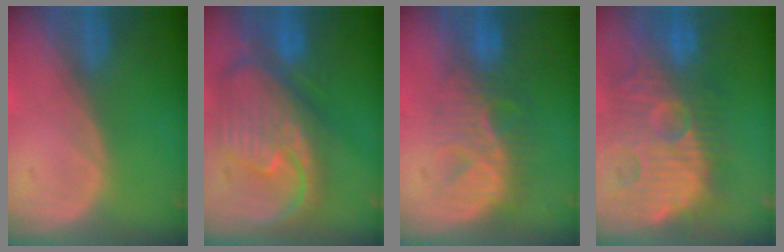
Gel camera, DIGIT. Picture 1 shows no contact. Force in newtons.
{"total": 12.3, "press": 10.6, "slide": 6.2}
{"total": 8.1, "press": 8.0, "slide": 1.2}
{"total": 12.6, "press": 12.1, "slide": 3.6}